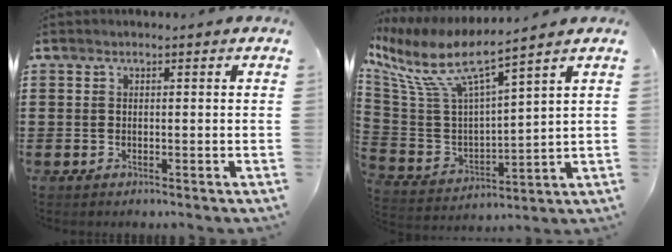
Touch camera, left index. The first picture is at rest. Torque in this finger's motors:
{"motor_torque": [2.14, 0.00, 0.51, 0.21]}